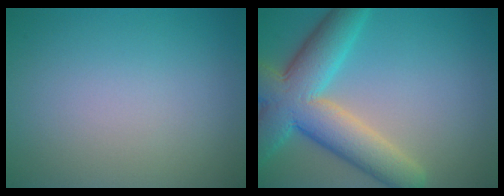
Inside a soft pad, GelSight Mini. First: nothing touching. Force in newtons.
{"total": 9.1, "press": 9.1, "slide": 0.5}